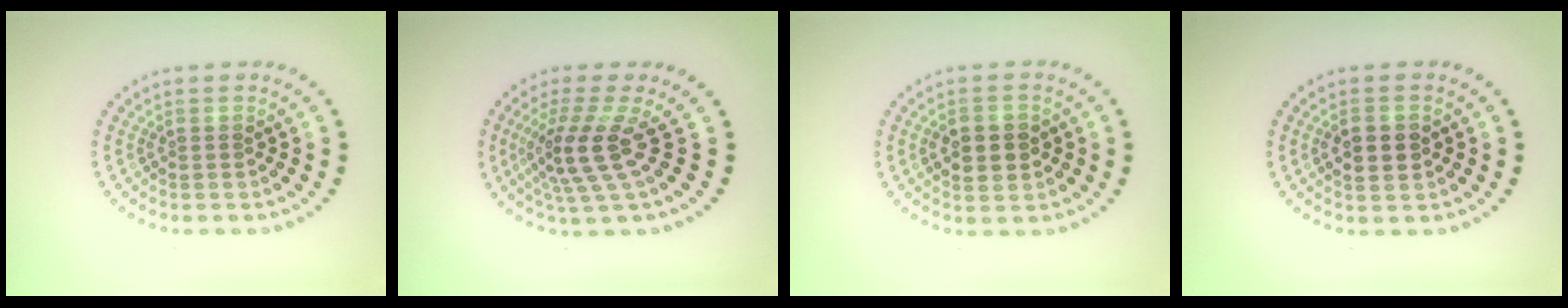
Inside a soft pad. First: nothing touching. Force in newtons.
{"total": 4.2, "press": 3.0, "slide": 3.0}
{"total": 3.0, "press": 3.0, "slide": 0.2}
{"total": 2.5, "press": 2.5, "slide": 0.1}